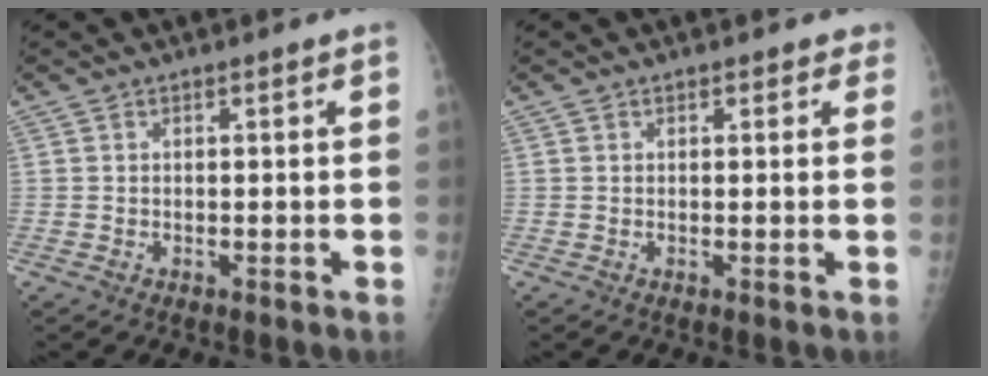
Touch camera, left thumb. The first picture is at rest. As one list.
[{"total": 1.4, "force": [1.0, 1.0, 0.3], "torque": [0.016, -0.002, 0.005]}]